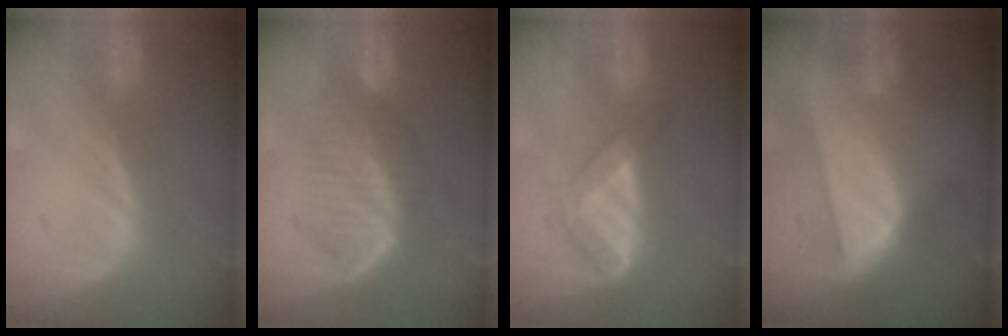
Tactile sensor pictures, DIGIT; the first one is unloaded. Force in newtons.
{"total": 6.2, "press": 5.8, "slide": 2.4}
{"total": 4.4, "press": 4.3, "slide": 1.1}
{"total": 8.3, "press": 7.3, "slide": 4.0}